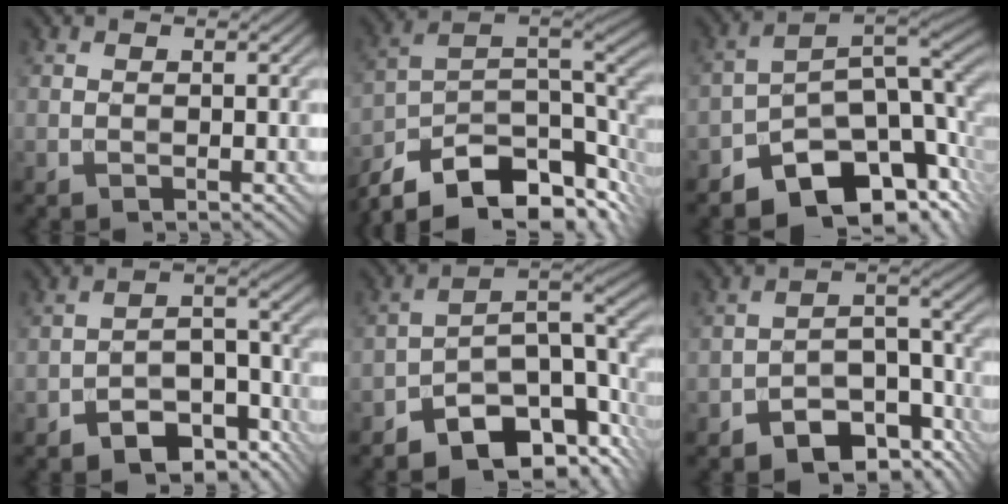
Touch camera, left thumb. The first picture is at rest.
{"total": 15.1, "force": [-9.4, 6.6, 9.8], "torque": [-0.209, -0.031, -0.143]}
{"total": 11.5, "force": [-6.6, 6.0, 7.3], "torque": [-0.097, -0.019, -0.116]}
{"total": 7.8, "force": [-5.4, 4.1, 3.8], "torque": [-0.049, -0.002, -0.096]}
{"total": 11.5, "force": [-7.0, 5.0, 7.7], "torque": [-0.110, -0.006, -0.125]}
{"total": 9.3, "force": [-6.1, 5.0, 5.0], "torque": [-0.065, -0.005, -0.109]}